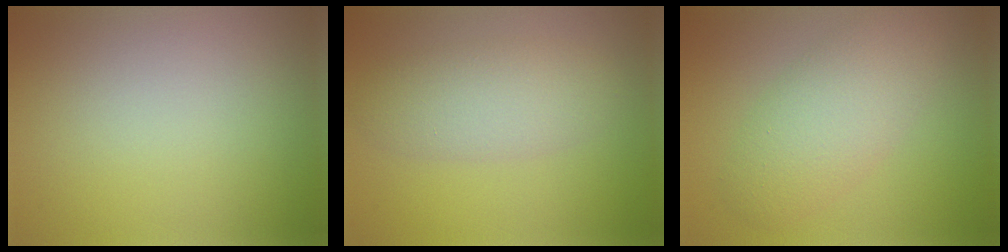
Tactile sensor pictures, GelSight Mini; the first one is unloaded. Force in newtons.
{"total": 4.0, "press": 4.0, "slide": 0.1}
{"total": 5.0, "press": 5.0, "slide": 0.1}